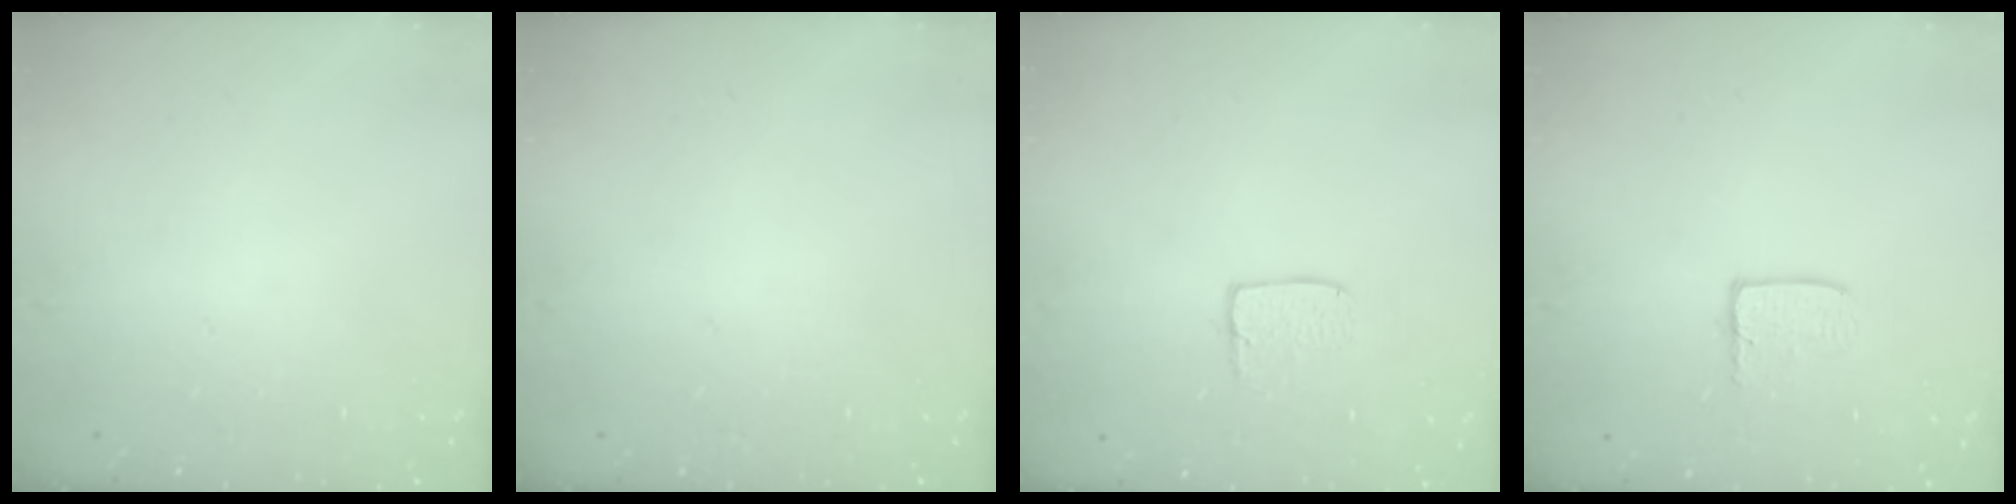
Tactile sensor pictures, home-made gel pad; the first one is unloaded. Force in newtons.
{"total": 0.0}
{"total": 5.2, "press": 5.2, "slide": 0.3}
{"total": 3.3, "press": 3.3, "slide": 0.3}